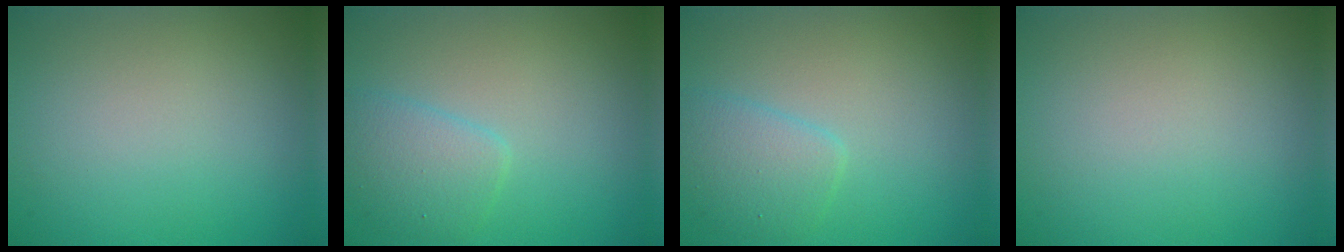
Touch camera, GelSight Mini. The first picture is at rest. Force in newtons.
{"total": 2.7, "press": 2.7, "slide": 0.1}
{"total": 2.7, "press": 2.7, "slide": 0.1}
{"total": 0.0}